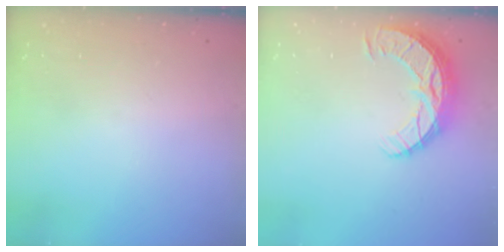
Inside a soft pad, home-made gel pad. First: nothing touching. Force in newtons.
{"total": 10.2, "press": 10.2, "slide": 0.8}